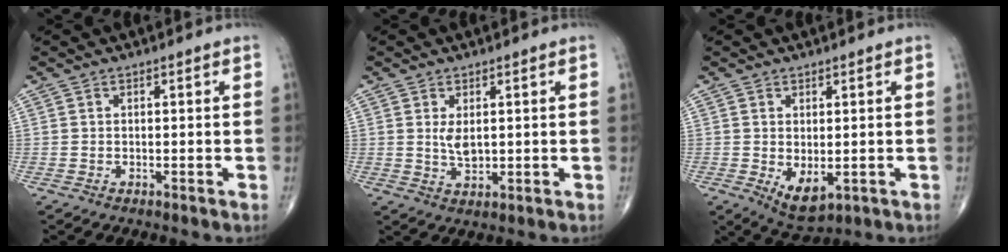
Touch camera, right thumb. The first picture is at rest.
{"total": 3.3, "force": [0.7, 1.6, 2.8], "torque": [-0.046, -0.012, 0.019]}
{"total": 5.6, "force": [-1.0, 2.8, 4.7], "torque": [-0.068, -0.012, -0.001]}